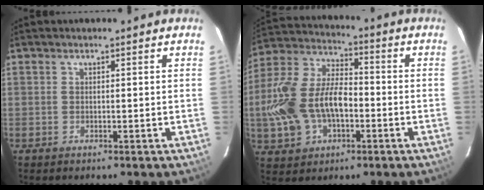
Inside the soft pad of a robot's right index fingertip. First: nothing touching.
{"total": 17.3, "force": [-3.7, 10.7, 13.1], "torque": [-0.298, 0.015, -0.061]}